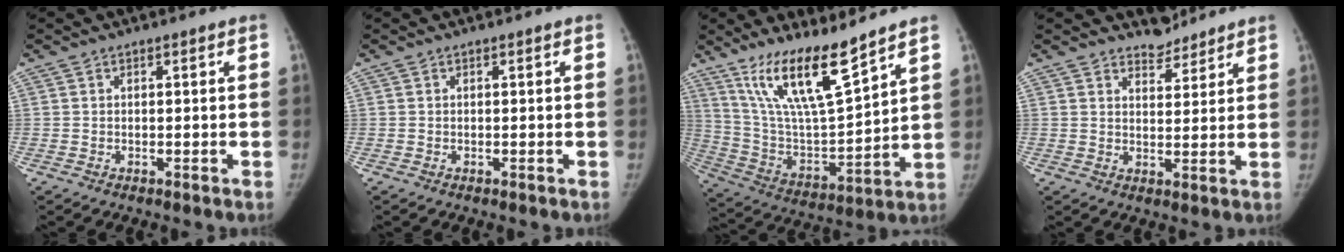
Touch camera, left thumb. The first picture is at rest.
{"total": 0.0}
{"total": 16.9, "force": [12.0, 3.1, 11.4], "torque": [-0.191, -0.069, 0.238]}
{"total": 4.1, "force": [3.8, 1.5, 0.0], "torque": [0.020, -0.033, 0.060]}